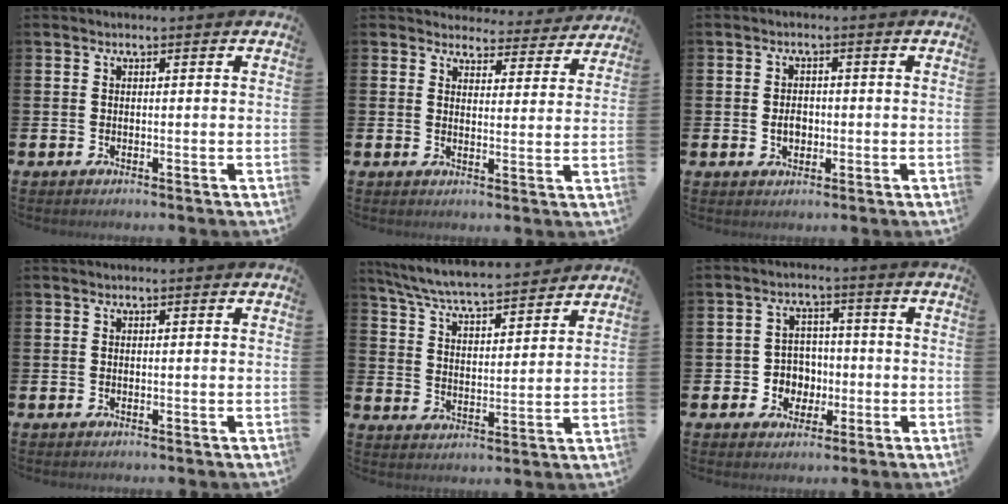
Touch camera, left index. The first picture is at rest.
{"total": 4.0, "force": [3.8, 1.3, 0.0], "torque": [-0.003, -0.034, 0.063]}
{"total": 2.3, "force": [-0.3, 1.8, 1.4], "torque": [-0.009, -0.002, -0.012]}
{"total": 0.0}
{"total": 7.1, "force": [6.8, 0.4, 1.9], "torque": [-0.065, -0.050, 0.119]}
{"total": 4.3, "force": [-0.4, 4.2, 0.6], "torque": [-0.026, 0.002, -0.014]}